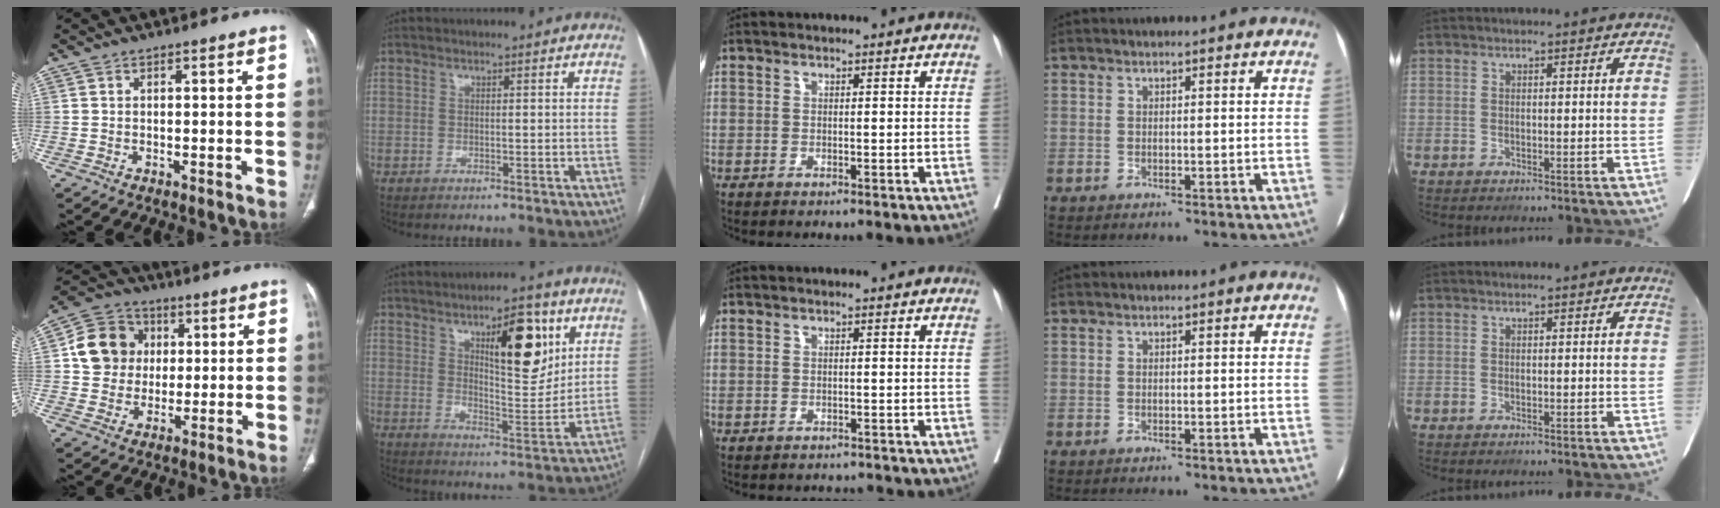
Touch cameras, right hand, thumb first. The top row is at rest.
{"thumb": {"total": 11.7, "force": [2.1, 10.5, 4.8], "torque": [-0.064, 0.008, 0.032]}, "index": {"total": 13.0, "force": [6.0, 3.9, 10.9], "torque": [-0.158, -0.003, 0.098]}, "middle": {"total": 3.8, "force": [-3.7, 1.0, 0.1], "torque": [0.004, -0.004, -0.046]}}